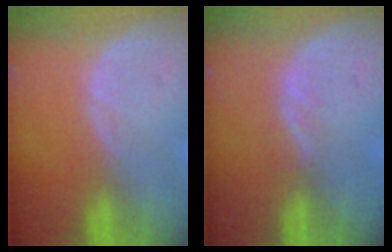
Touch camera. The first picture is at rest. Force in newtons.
{"total": 1.5, "press": 1.2, "slide": 0.8}